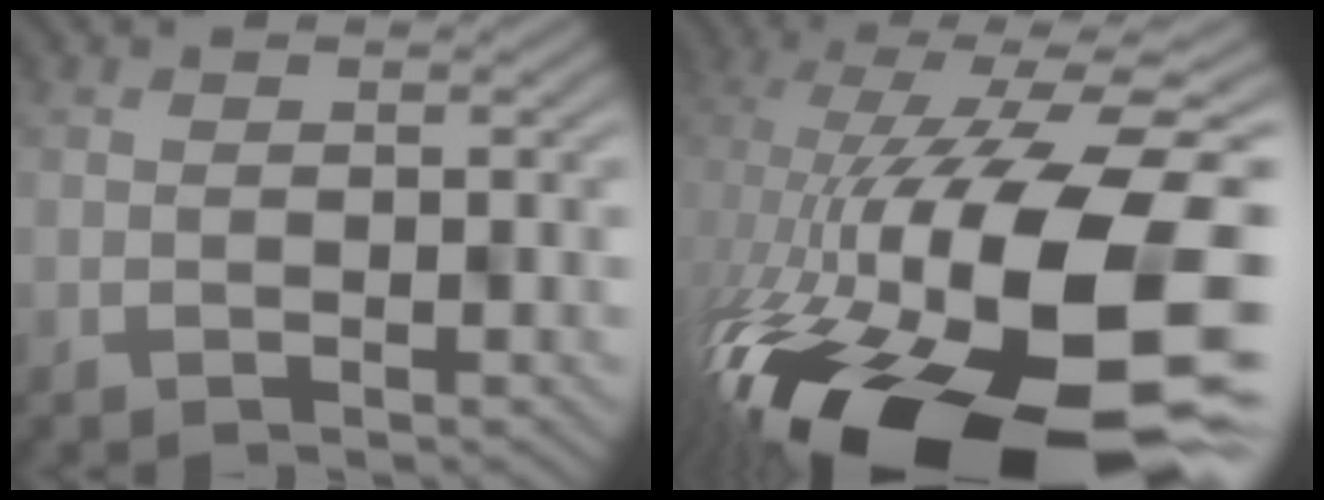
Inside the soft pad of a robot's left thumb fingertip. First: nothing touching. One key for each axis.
{"total": 19.4, "fx": -6.5, "fy": 8.2, "fz": 16.4, "tx": -0.307, "ty": -0.034, "tz": -0.090}